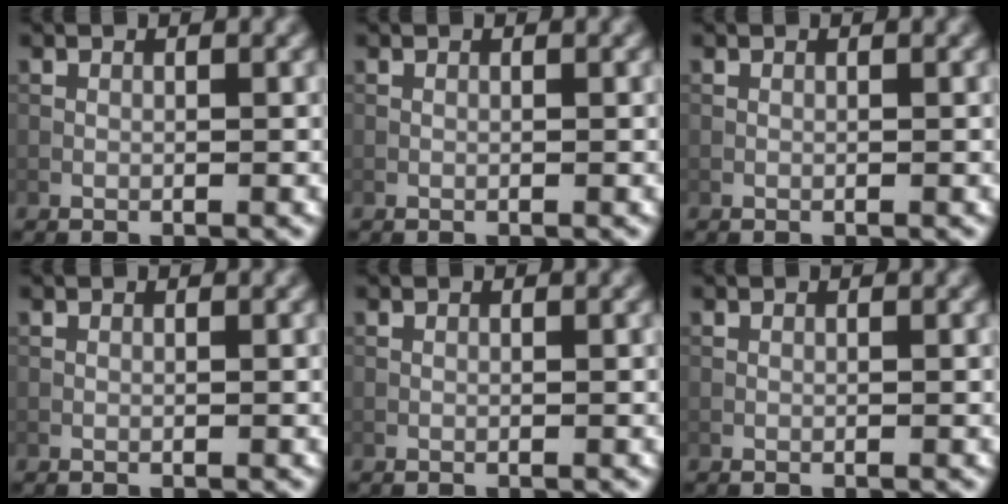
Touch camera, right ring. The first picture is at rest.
{"total": 0.0}
{"total": 0.0}
{"total": 0.0}
{"total": 0.0}
{"total": 0.0}